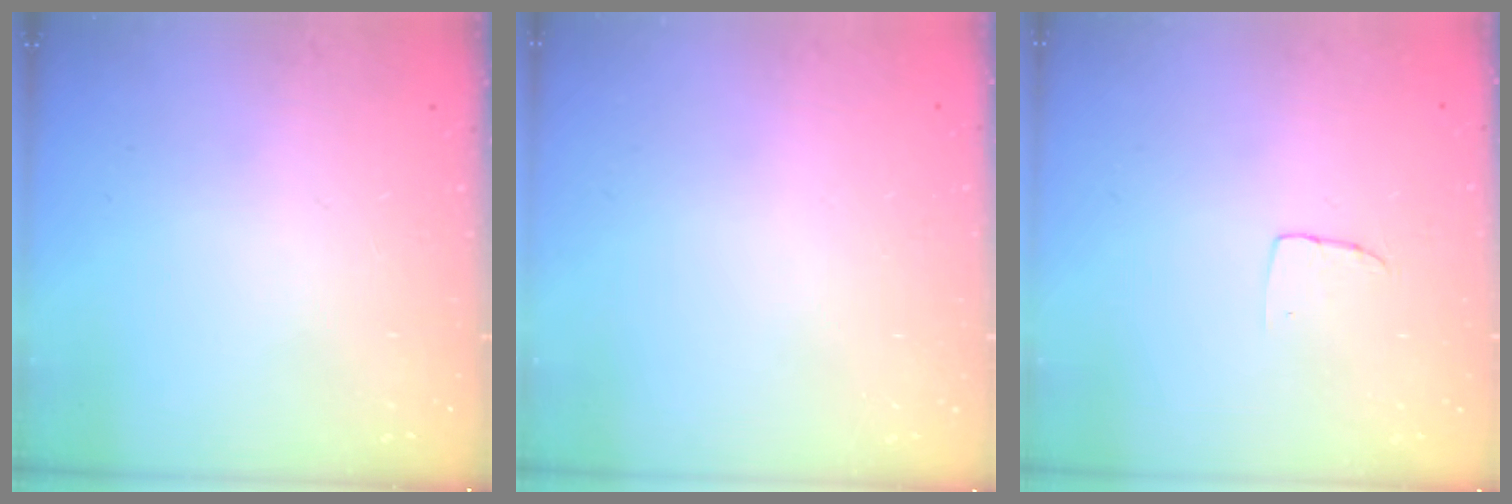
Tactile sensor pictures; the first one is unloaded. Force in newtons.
{"total": 0.0}
{"total": 2.9, "press": 2.9, "slide": 0.1}